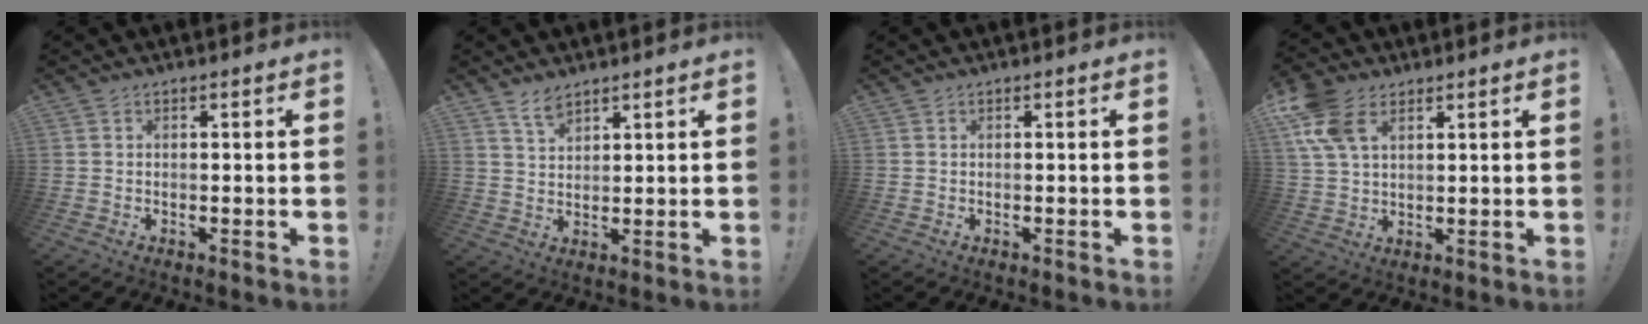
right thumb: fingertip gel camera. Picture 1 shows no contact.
{"total": 4.5, "force": [3.7, 1.7, 1.9], "torque": [-0.038, -0.019, 0.068]}
{"total": 0.0}
{"total": 11.7, "force": [5.7, 7.2, 7.4], "torque": [-0.153, -0.008, 0.112]}